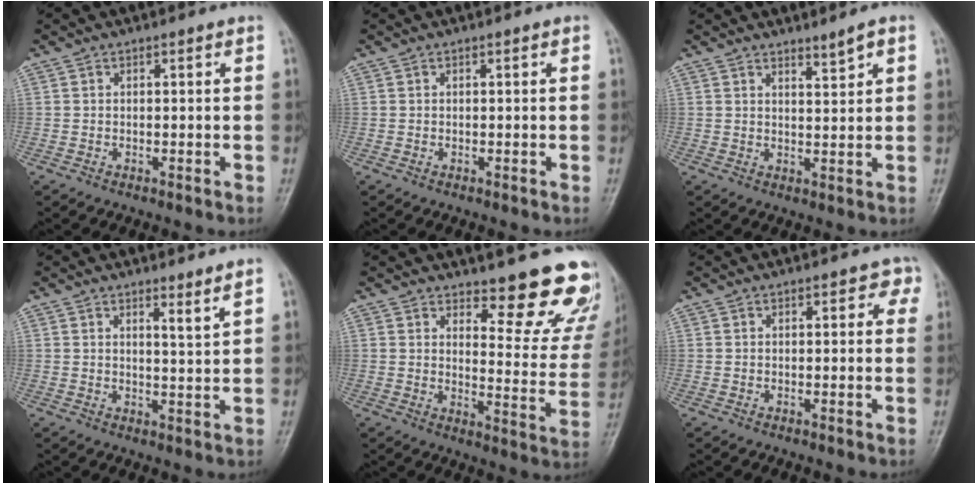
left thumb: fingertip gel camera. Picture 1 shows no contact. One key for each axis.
{"total": 0.0}
{"total": 2.6, "fx": 2.0, "fy": 0.2, "fz": 1.8, "tx": -0.028, "ty": -0.022, "tz": 0.036}
{"total": 2.7, "fx": 2.0, "fy": -0.4, "fz": 1.7, "tx": -0.027, "ty": -0.025, "tz": 0.033}
{"total": 15.2, "fx": 13.2, "fy": 4.4, "fz": 6.1, "tx": -0.025, "ty": -0.124, "tz": 0.149}
{"total": 2.3, "fx": 0.9, "fy": 1.5, "fz": 1.5, "tx": 0.007, "ty": 0.003, "tz": 0.002}